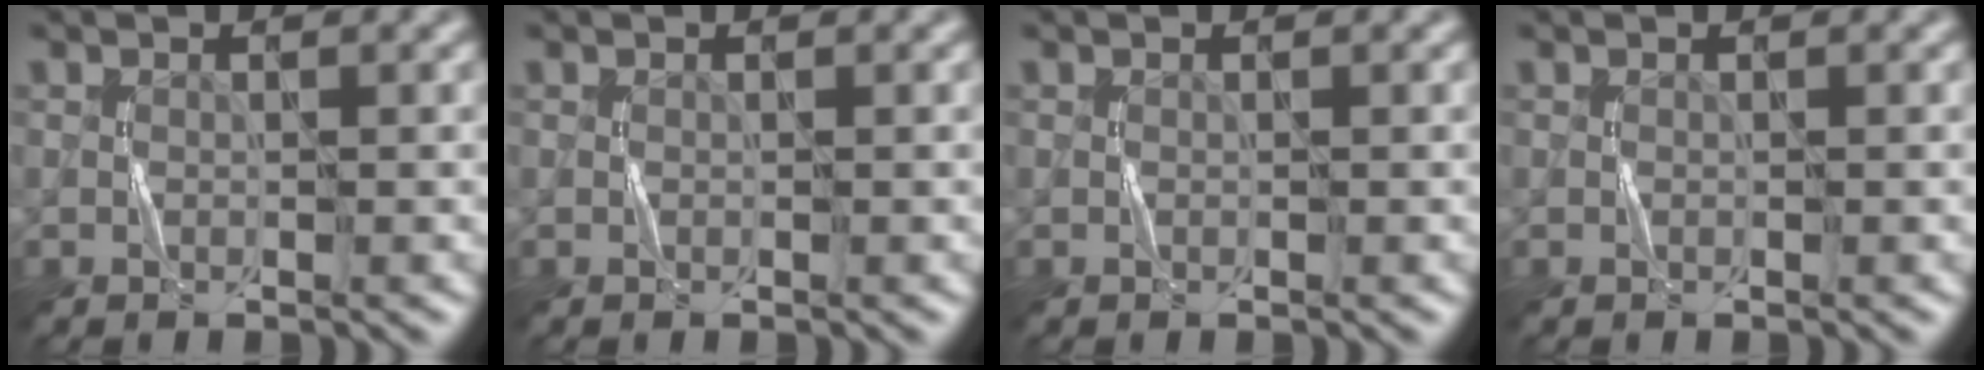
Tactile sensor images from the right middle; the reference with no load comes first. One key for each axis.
{"total": 0.0}
{"total": 0.0}
{"total": 0.0}